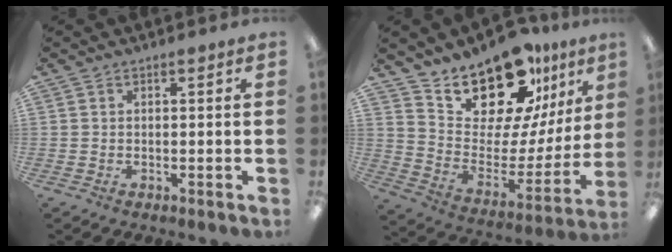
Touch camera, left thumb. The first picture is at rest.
{"total": 20.0, "force": [17.6, 6.8, 6.7], "torque": [-0.116, -0.148, 0.308]}